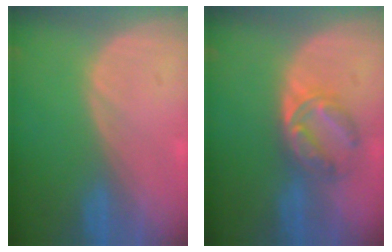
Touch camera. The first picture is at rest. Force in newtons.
{"total": 5.8, "press": 5.5, "slide": 1.7}